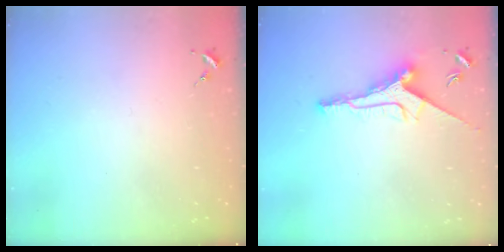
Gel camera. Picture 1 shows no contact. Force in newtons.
{"total": 9.9, "press": 9.9, "slide": 0.2}